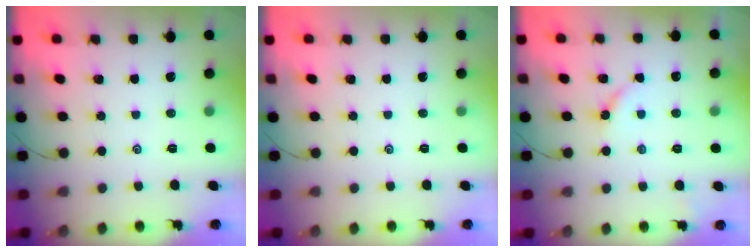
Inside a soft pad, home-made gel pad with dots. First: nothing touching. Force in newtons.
{"total": 0.0}
{"total": 3.5, "press": 3.5, "slide": 0.4}